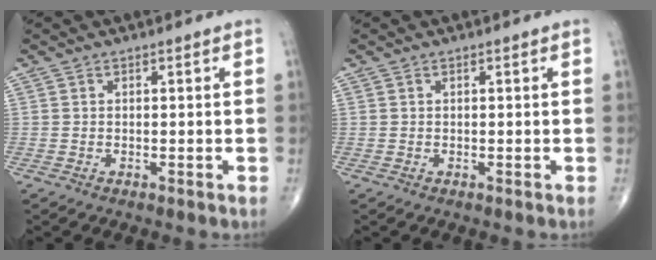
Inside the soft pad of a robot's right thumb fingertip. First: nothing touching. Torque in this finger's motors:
{"motor_torque": [-0.29, -0.40, -0.04, 0.08, 0.01]}